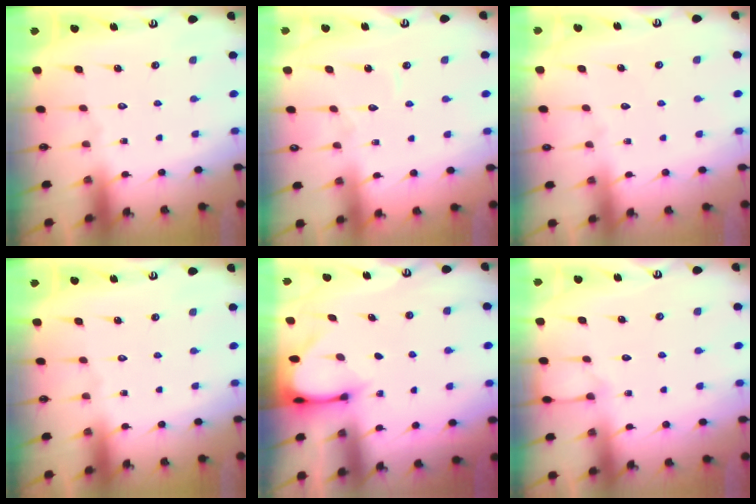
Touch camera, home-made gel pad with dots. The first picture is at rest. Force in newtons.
{"total": 3.0, "press": 3.0, "slide": 0.3}
{"total": 2.0, "press": 2.0, "slide": 0.3}
{"total": 0.0}
{"total": 3.0, "press": 3.0, "slide": 0.3}
{"total": 4.7, "press": 4.7, "slide": 0.6}